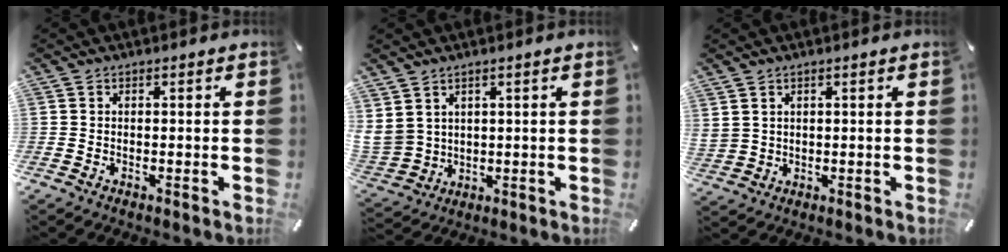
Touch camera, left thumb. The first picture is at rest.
{"total": 5.8, "force": [3.0, 4.8, 1.2], "torque": [-0.060, -0.018, 0.056]}
{"total": 2.3, "force": [1.7, 1.5, 0.5], "torque": [-0.014, -0.004, 0.031]}